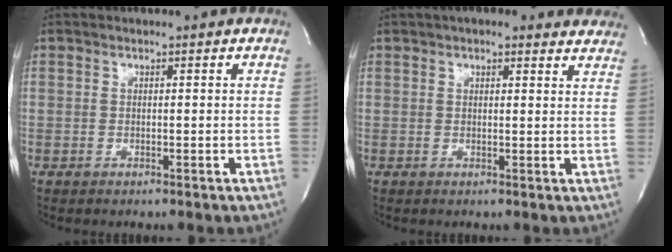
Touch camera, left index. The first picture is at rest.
{"total": 9.6, "force": [8.0, 2.9, 4.3], "torque": [-0.037, 0.017, 0.085]}